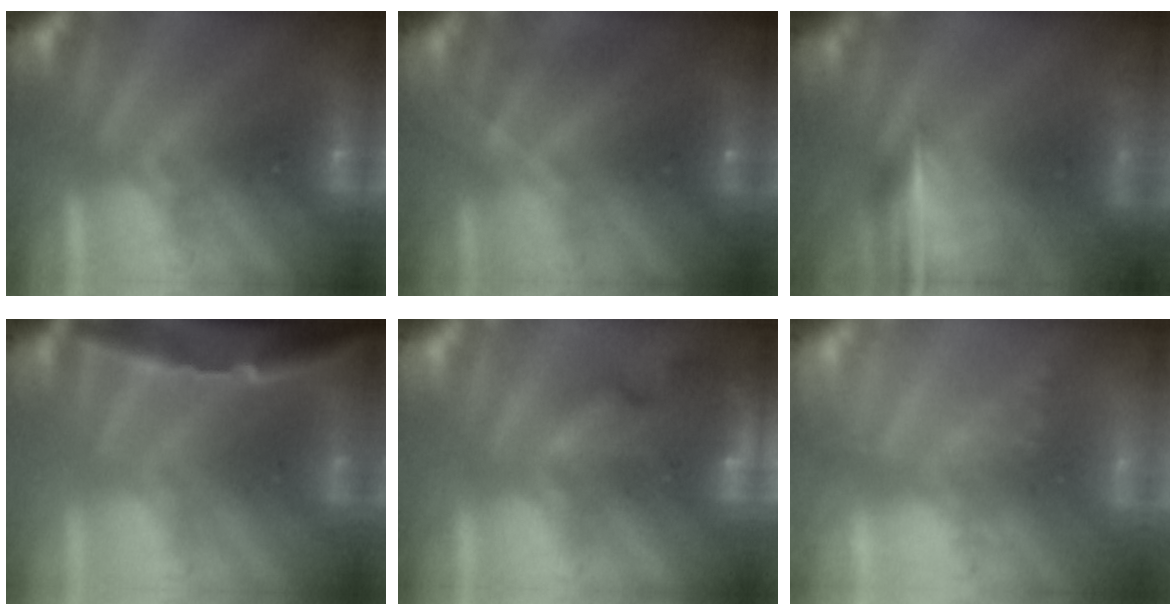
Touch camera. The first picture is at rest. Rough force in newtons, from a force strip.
{"total": 1.7}
{"total": 7.6}
{"total": 3.7}
{"total": 7.8}
{"total": 1.8}